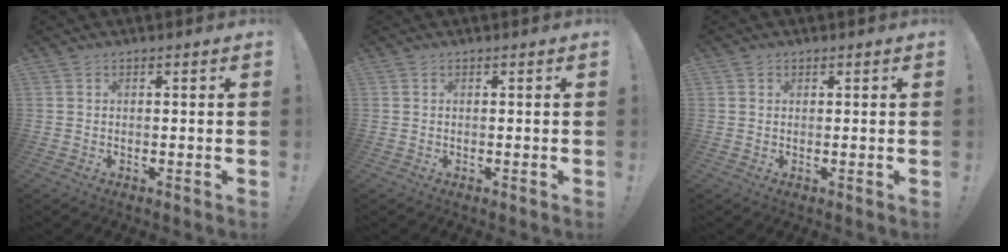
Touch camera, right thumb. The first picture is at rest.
{"total": 0.0}
{"total": 0.9, "force": [0.6, 0.6, 0.1], "torque": [0.004, -0.002, 0.010]}